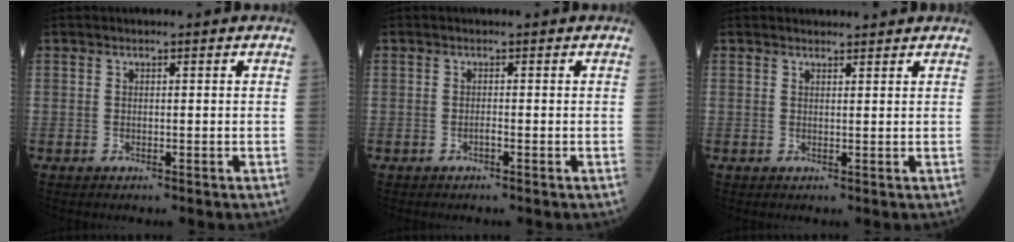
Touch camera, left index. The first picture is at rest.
{"total": 0.6, "force": [-0.6, 0.0, 0.3], "torque": [-0.005, -0.003, -0.011]}
{"total": 2.3, "force": [2.2, 0.5, 0.4], "torque": [-0.009, 0.007, 0.030]}